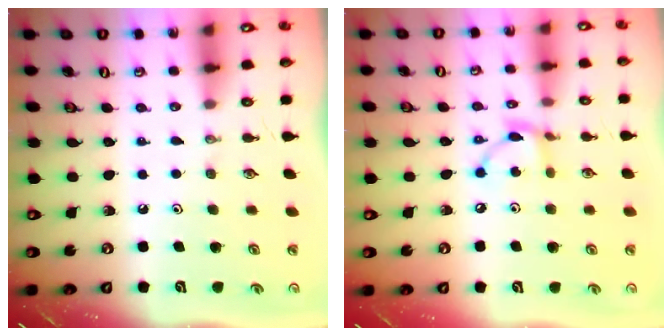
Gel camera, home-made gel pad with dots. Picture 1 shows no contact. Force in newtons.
{"total": 8.5, "press": 8.5, "slide": 0.4}